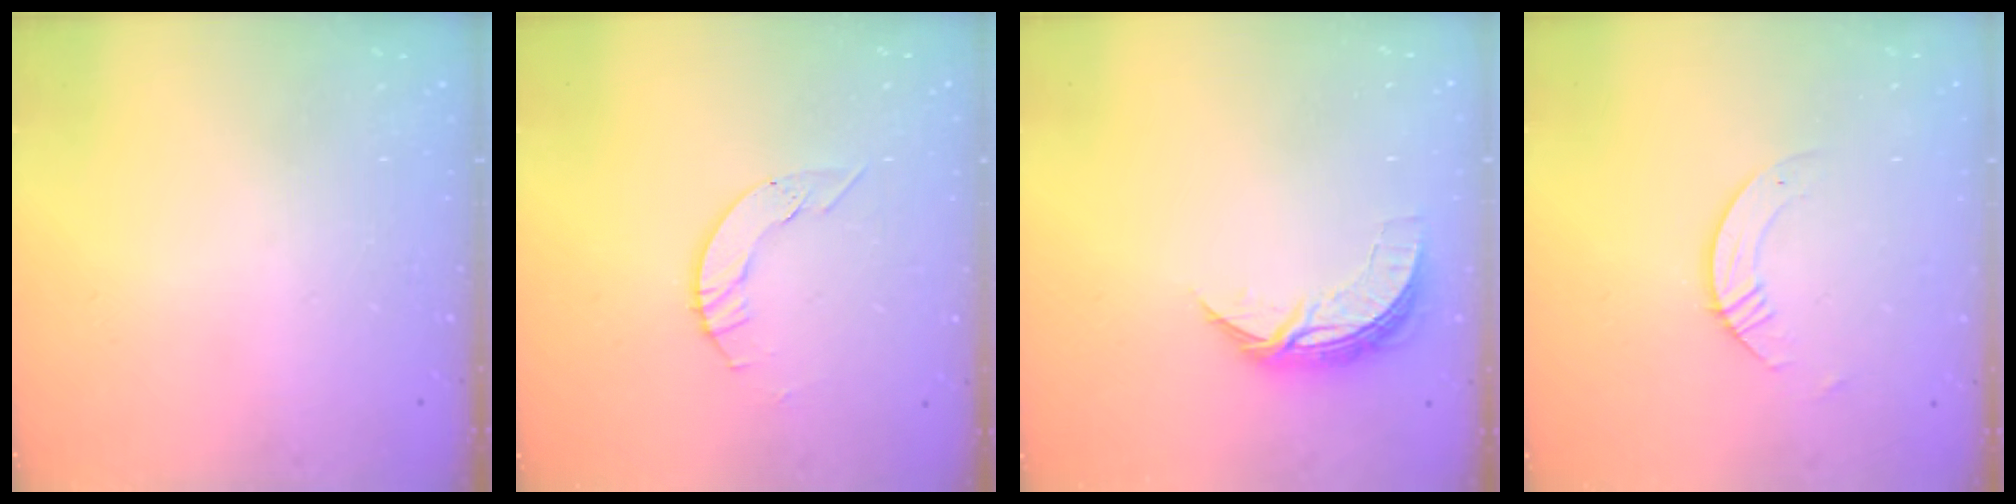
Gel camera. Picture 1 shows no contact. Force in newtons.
{"total": 4.4, "press": 4.4, "slide": 0.2}
{"total": 7.2, "press": 7.2, "slide": 0.4}
{"total": 3.7, "press": 3.7, "slide": 0.2}